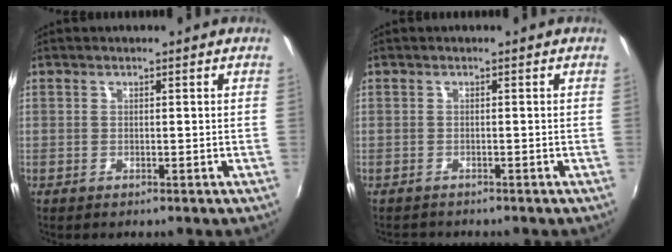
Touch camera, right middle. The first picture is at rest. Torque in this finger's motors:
{"motor_torque": [-0.23, -0.23, -0.14, -0.03]}